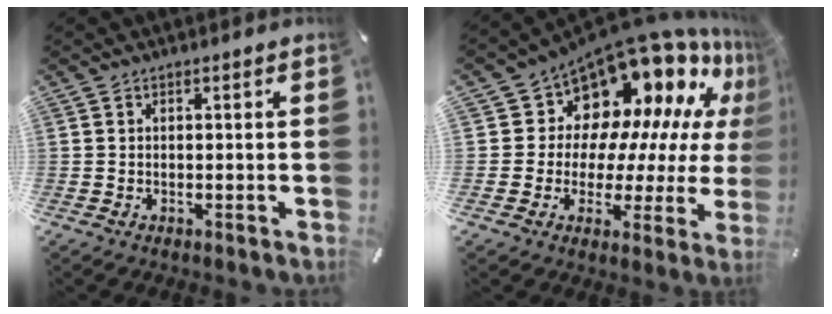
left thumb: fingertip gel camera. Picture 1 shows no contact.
{"total": 16.5, "force": [12.5, 9.6, 4.9], "torque": [-0.082, -0.131, 0.228]}